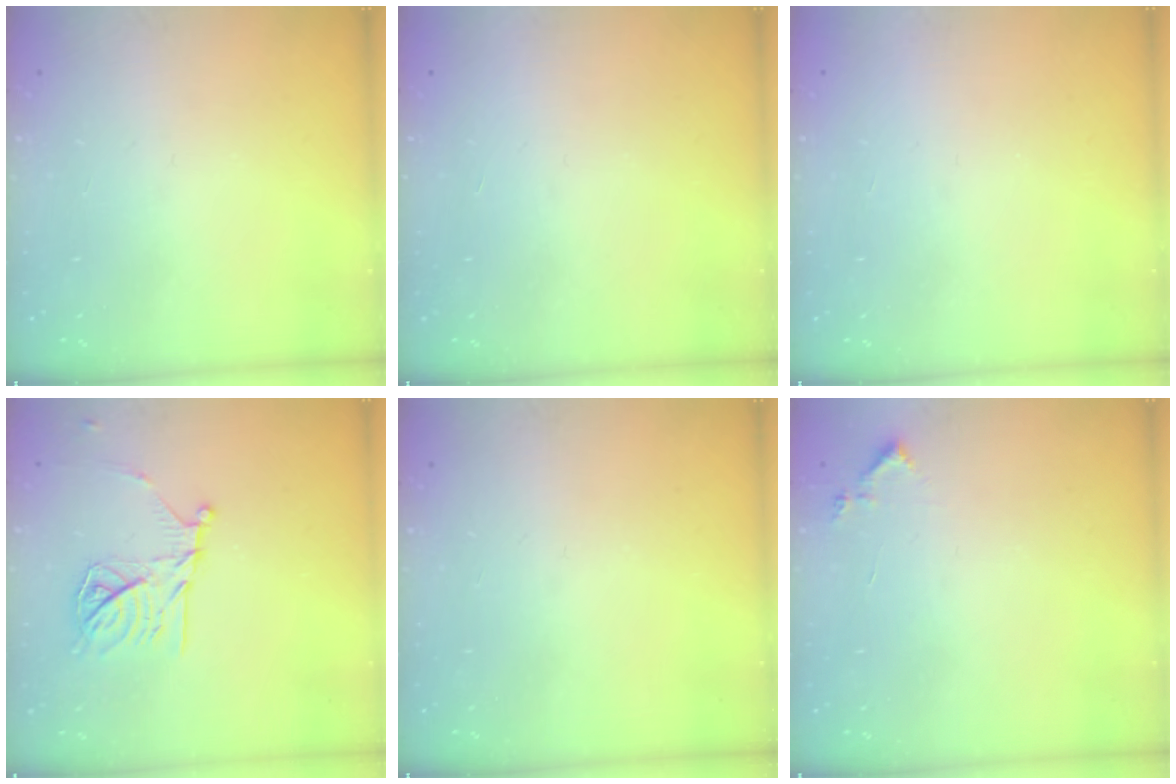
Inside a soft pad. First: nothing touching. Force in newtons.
{"total": 1.5, "press": 1.5, "slide": 0.1}
{"total": 1.5, "press": 1.5, "slide": 0.1}
{"total": 14.9, "press": 14.9, "slide": 0.4}
{"total": 0.0}
{"total": 4.9, "press": 4.8, "slide": 0.5}